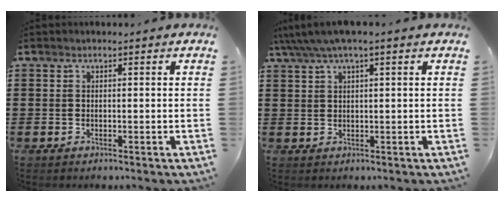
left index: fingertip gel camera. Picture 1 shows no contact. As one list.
[{"total": 2.6, "force": [1.3, 0.2, 2.3], "torque": [-0.045, 0.002, 0.023]}]